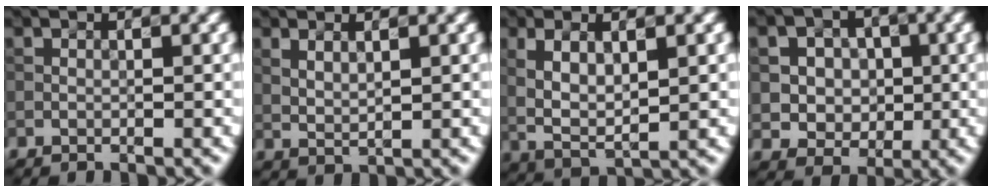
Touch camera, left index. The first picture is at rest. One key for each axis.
{"total": 1.6, "fx": 1.0, "fy": 0.6, "fz": 1.2, "tx": -0.028, "ty": -0.002, "tz": 0.023}
{"total": 4.8, "fx": 1.1, "fy": 1.9, "fz": 4.2, "tx": -0.089, "ty": -0.002, "tz": 0.023}
{"total": 5.7, "fx": 1.0, "fy": 5.0, "fz": 2.6, "tx": -0.037, "ty": 0.014, "tz": 0.009}